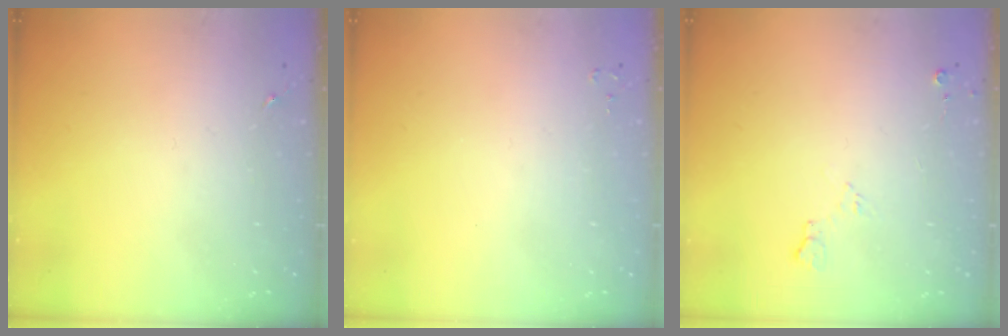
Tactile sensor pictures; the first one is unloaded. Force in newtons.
{"total": 2.0, "press": 2.0, "slide": 0.3}
{"total": 6.0, "press": 6.0, "slide": 1.0}